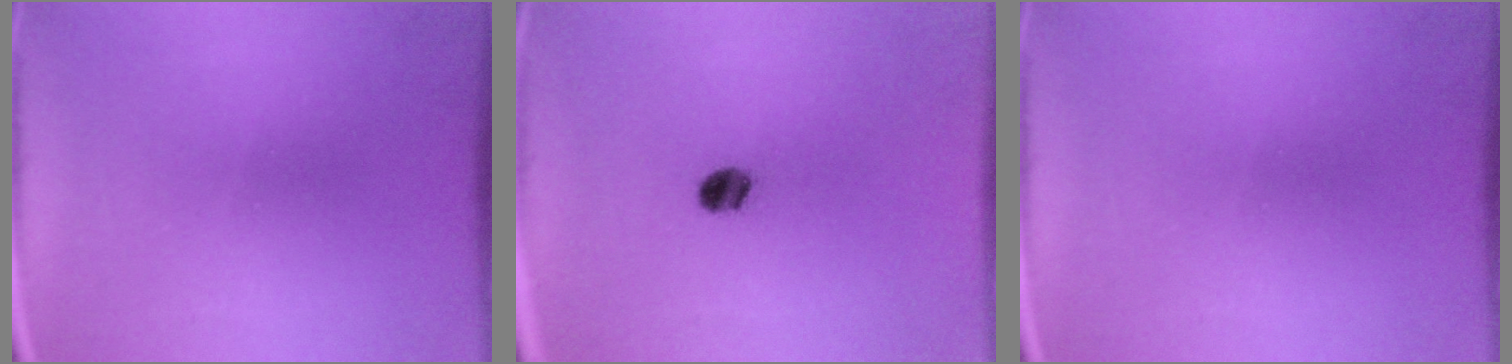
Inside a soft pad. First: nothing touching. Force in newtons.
{"total": 3.5}
{"total": 0.0}